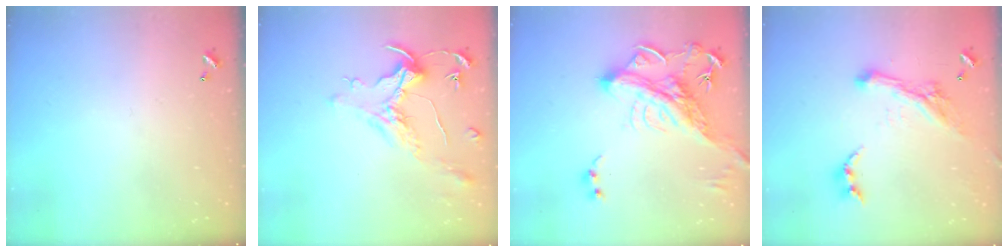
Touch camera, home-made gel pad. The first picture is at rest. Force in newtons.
{"total": 1.5, "press": 1.3, "slide": 0.7}
{"total": 8.0, "press": 7.8, "slide": 1.3}
{"total": 3.6, "press": 3.5, "slide": 1.0}